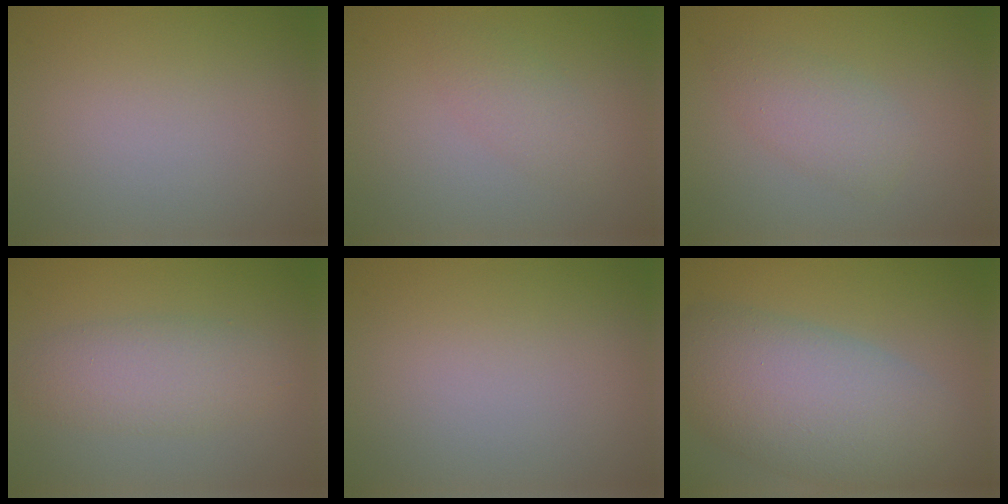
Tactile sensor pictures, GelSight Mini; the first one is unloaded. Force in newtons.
{"total": 1.9, "press": 1.9, "slide": 0.2}
{"total": 2.7, "press": 2.7, "slide": 0.1}
{"total": 3.8, "press": 3.8, "slide": 0.1}
{"total": 0.0}
{"total": 10.1, "press": 10.0, "slide": 0.6}